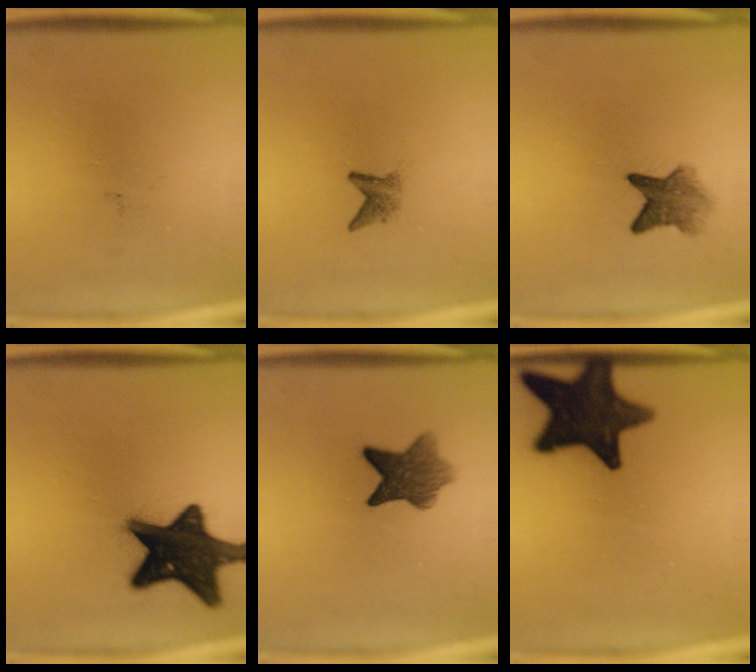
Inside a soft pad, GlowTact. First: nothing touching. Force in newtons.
{"total": 2.0}
{"total": 4.7}
{"total": 17.7}
{"total": 7.2}
{"total": 15.8}